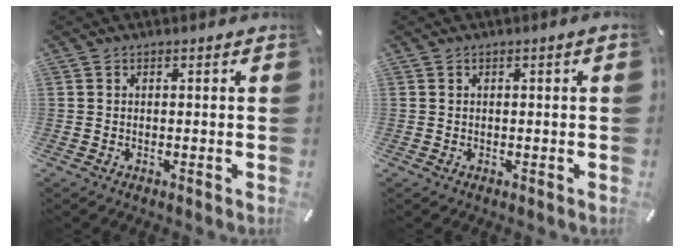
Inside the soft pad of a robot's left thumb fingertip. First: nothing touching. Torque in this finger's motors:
{"motor_torque": [0.00, 0.00, 0.03, 0.07, 0.00]}